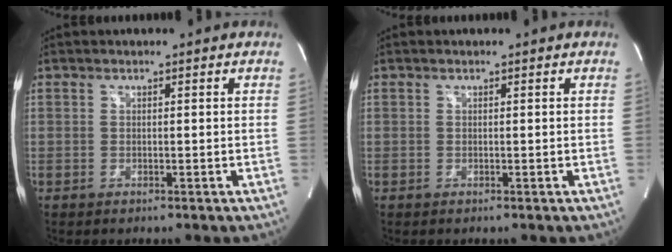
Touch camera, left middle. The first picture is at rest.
{"total": 0.0}